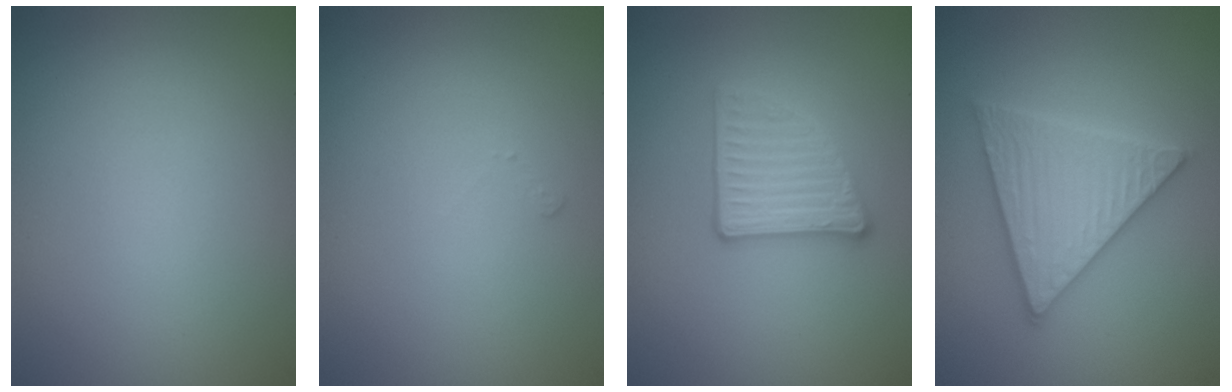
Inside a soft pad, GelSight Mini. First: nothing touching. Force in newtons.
{"total": 0.5, "press": 0.5, "slide": 0.2}
{"total": 3.5, "press": 3.0, "slide": 1.7}
{"total": 5.6, "press": 5.5, "slide": 0.7}